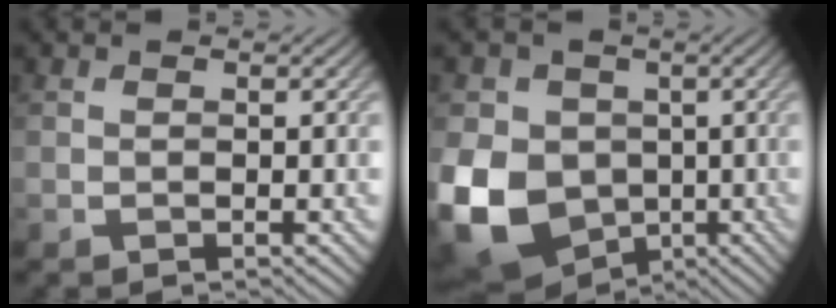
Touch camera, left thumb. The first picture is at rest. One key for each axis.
{"total": 15.7, "fx": -3.1, "fy": 13.1, "fz": 8.1, "tx": -0.220, "ty": -0.030, "tz": -0.073}